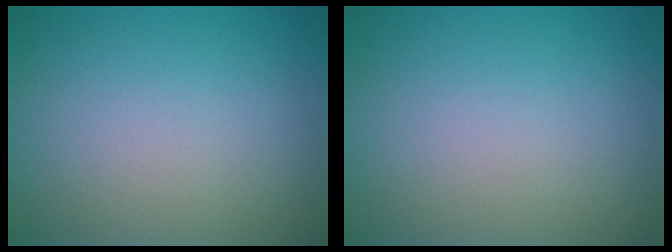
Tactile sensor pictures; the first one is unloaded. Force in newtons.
{"total": 0.0}